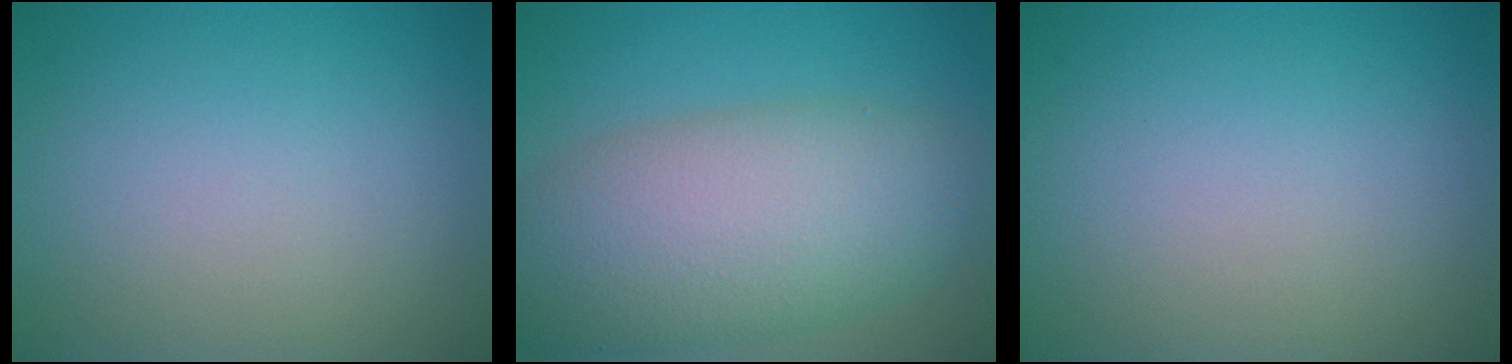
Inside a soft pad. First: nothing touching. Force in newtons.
{"total": 10.0, "press": 10.0, "slide": 0.3}
{"total": 0.0}